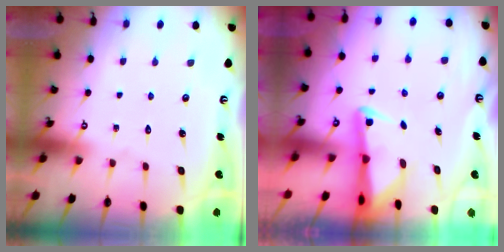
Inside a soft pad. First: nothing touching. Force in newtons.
{"total": 2.6, "press": 2.5, "slide": 0.5}